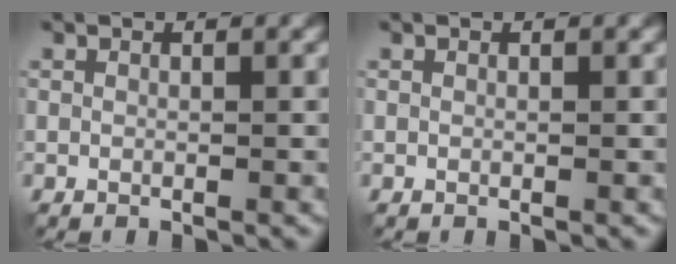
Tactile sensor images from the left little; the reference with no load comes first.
{"total": 0.0}